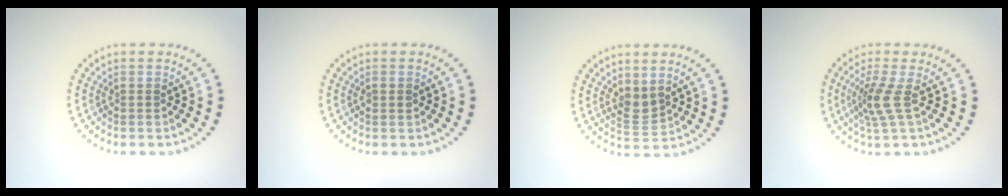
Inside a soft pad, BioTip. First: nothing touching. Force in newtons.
{"total": 0.9, "press": 0.9, "slide": 0.1}
{"total": 2.0, "press": 1.6, "slide": 1.2}
{"total": 2.7, "press": 1.9, "slide": 1.9}